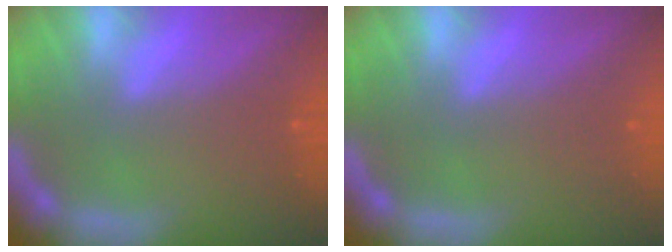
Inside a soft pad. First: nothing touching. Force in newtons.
{"total": 0.0}